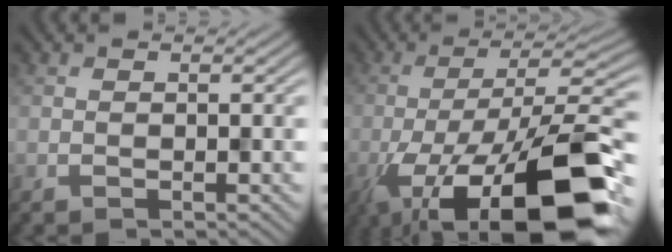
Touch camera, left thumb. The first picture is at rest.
{"total": 18.0, "force": [-9.8, 6.4, 13.8], "torque": [-0.237, -0.022, -0.160]}